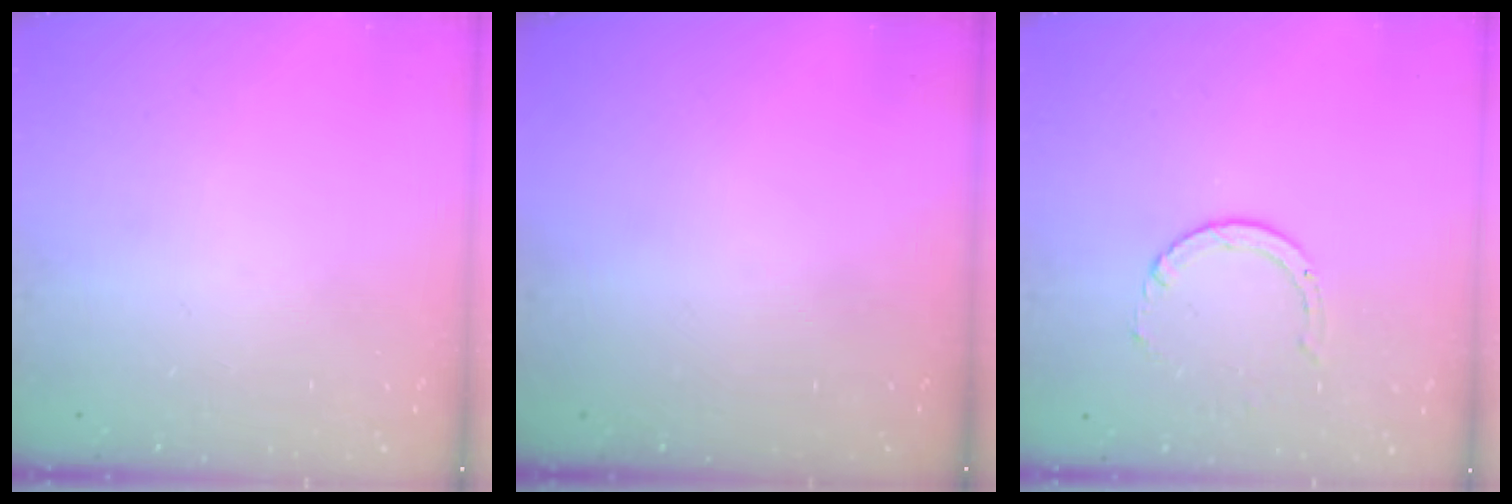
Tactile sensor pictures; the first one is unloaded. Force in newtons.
{"total": 0.0}
{"total": 2.9, "press": 2.9, "slide": 0.4}